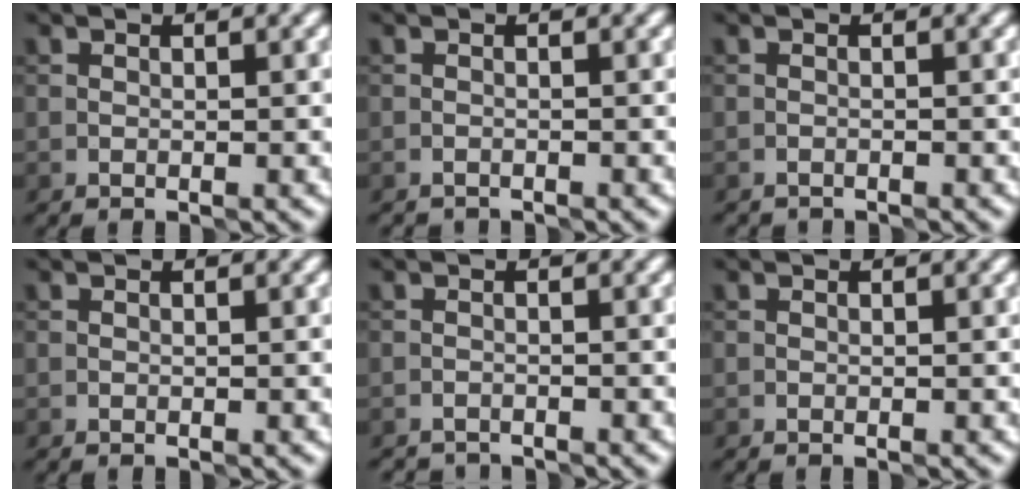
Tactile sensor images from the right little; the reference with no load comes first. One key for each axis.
{"total": 0.9, "fx": -0.9, "fy": 0.0, "fz": -0.1, "tx": 0.005, "ty": -0.002, "tz": -0.018}
{"total": 1.0, "fx": -1.0, "fy": 0.0, "fz": -0.1, "tx": 0.006, "ty": -0.003, "tz": -0.018}
{"total": 0.0}
{"total": 1.9, "fx": -1.9, "fy": 0.0, "fz": -0.1, "tx": 0.006, "ty": -0.004, "tz": -0.030}
{"total": 0.0}